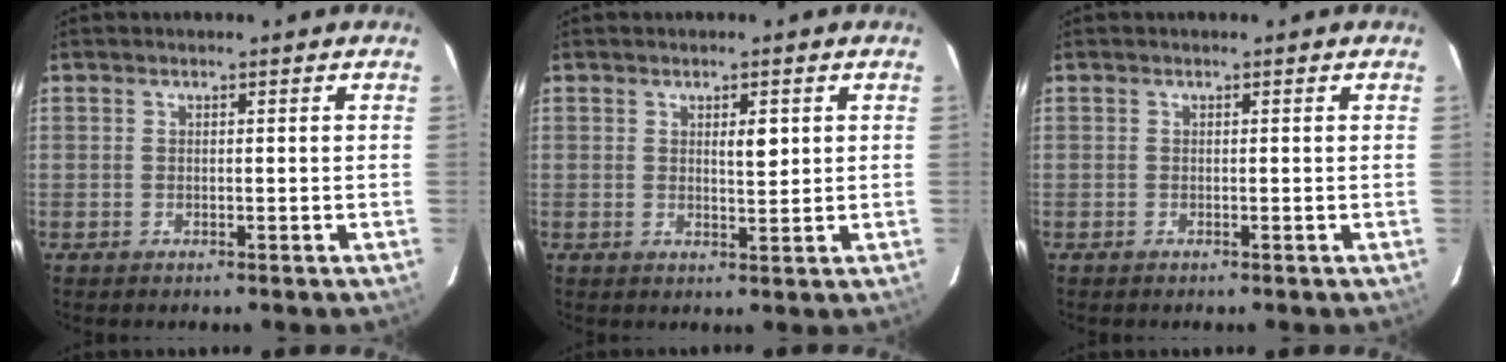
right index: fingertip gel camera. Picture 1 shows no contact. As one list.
[{"total": 2.5, "force": [0.9, 0.8, 2.2], "torque": [-0.033, -0.004, 0.014]}, {"total": 0.0}]